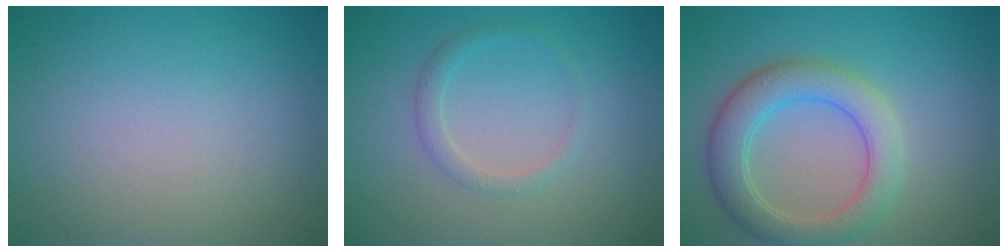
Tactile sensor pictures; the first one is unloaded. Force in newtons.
{"total": 1.5, "press": 1.5, "slide": 0.1}
{"total": 5.1, "press": 5.1, "slide": 0.1}